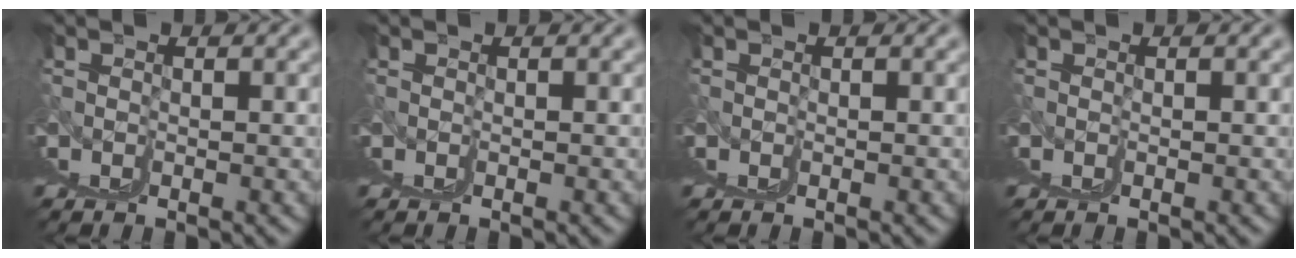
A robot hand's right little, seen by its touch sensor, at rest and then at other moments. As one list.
[{"total": 0.0}, {"total": 0.0}, {"total": 0.0}]